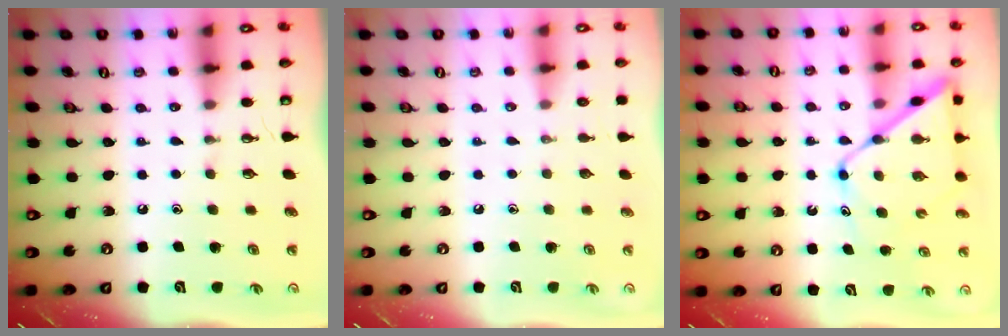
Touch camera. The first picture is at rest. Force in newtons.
{"total": 0.0}
{"total": 12.2, "press": 12.2, "slide": 1.0}